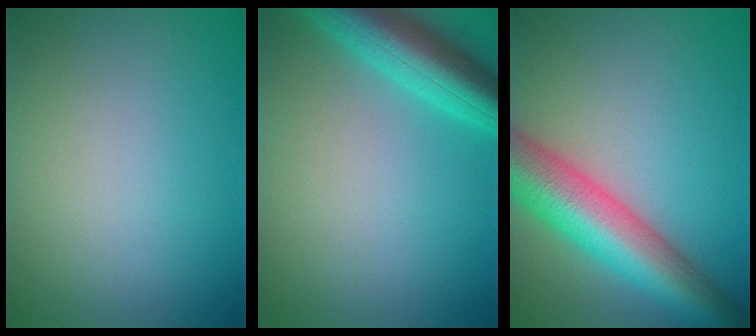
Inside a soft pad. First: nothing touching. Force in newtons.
{"total": 6.8, "press": 6.8, "slide": 0.4}
{"total": 9.0, "press": 9.0, "slide": 0.3}